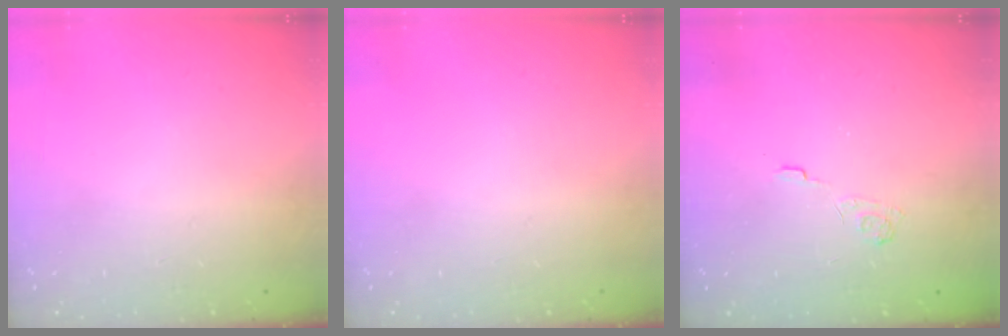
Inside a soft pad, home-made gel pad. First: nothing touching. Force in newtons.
{"total": 0.0}
{"total": 3.5, "press": 3.2, "slide": 1.5}